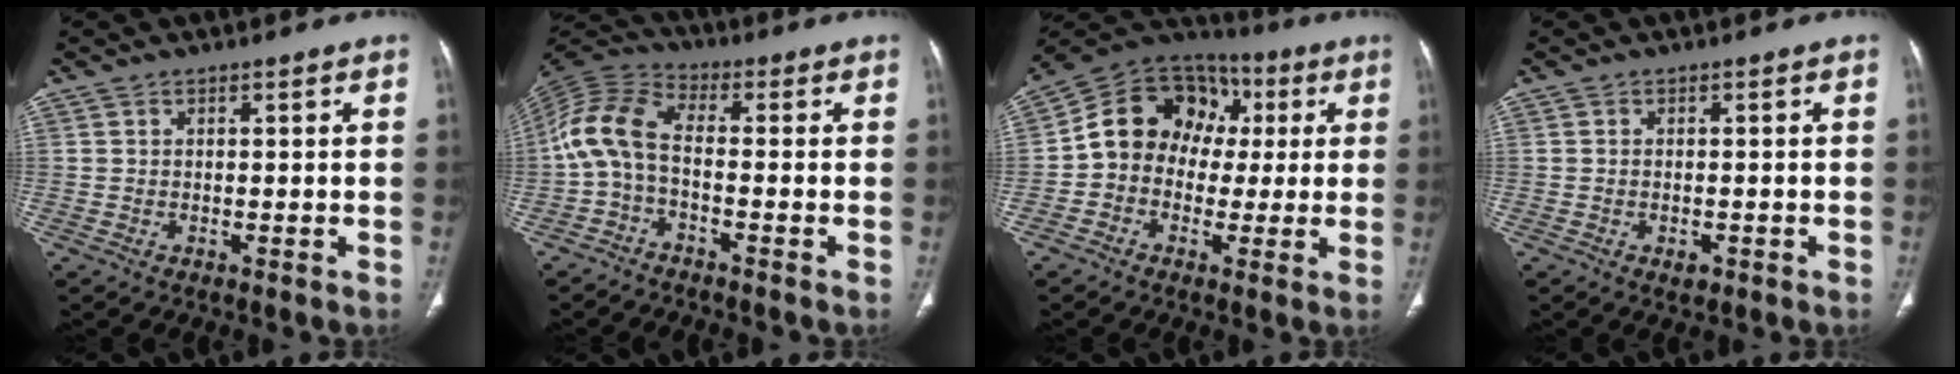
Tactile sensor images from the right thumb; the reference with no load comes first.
{"total": 8.9, "force": [-2.0, 4.2, 7.6], "torque": [-0.162, 0.035, -0.056]}
{"total": 14.9, "force": [0.9, 12.4, 8.2], "torque": [-0.099, 0.045, 0.003]}
{"total": 1.6, "force": [-0.7, 1.0, 1.0], "torque": [-0.011, 0.005, -0.007]}